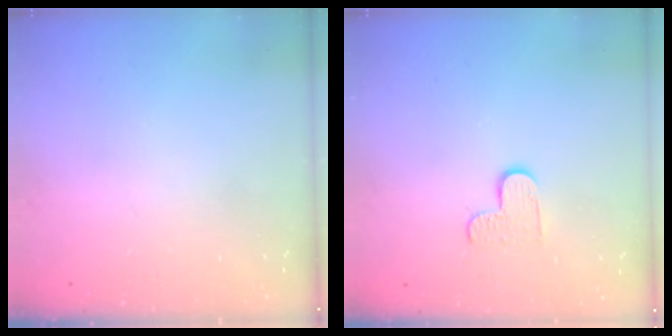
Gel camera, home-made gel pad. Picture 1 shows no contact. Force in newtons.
{"total": 5.9, "press": 5.8, "slide": 0.6}